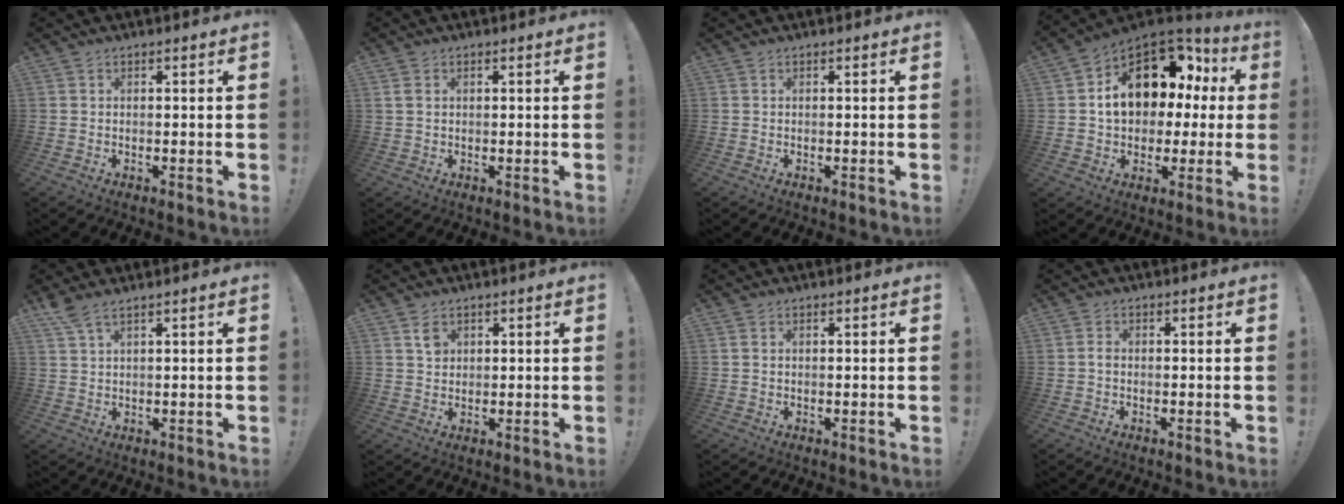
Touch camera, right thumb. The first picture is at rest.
{"total": 1.9, "force": [0.8, 1.1, 1.2], "torque": [-0.017, 0.001, 0.014]}
{"total": 0.0}
{"total": 16.6, "force": [4.9, 11.7, 10.7], "torque": [-0.163, -0.021, 0.102]}
{"total": 4.1, "force": [3.2, 0.5, 2.4], "torque": [-0.052, -0.015, 0.060]}
{"total": 3.2, "force": [1.6, 2.4, 1.3], "torque": [0.002, -0.010, 0.024]}
{"total": 0.8, "force": [0.4, 0.5, 0.5], "torque": [-0.010, 0.002, 0.008]}
{"total": 0.9, "force": [-0.6, 0.5, 0.6], "torque": [-0.015, 0.004, -0.010]}